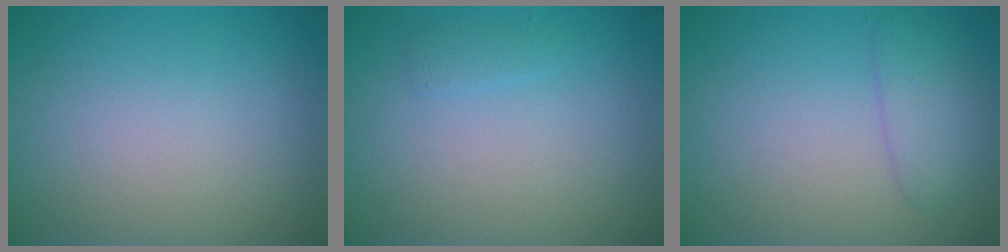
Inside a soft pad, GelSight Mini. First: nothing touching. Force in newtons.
{"total": 0.7, "press": 0.7, "slide": 0.1}
{"total": 2.3, "press": 2.3, "slide": 0.1}